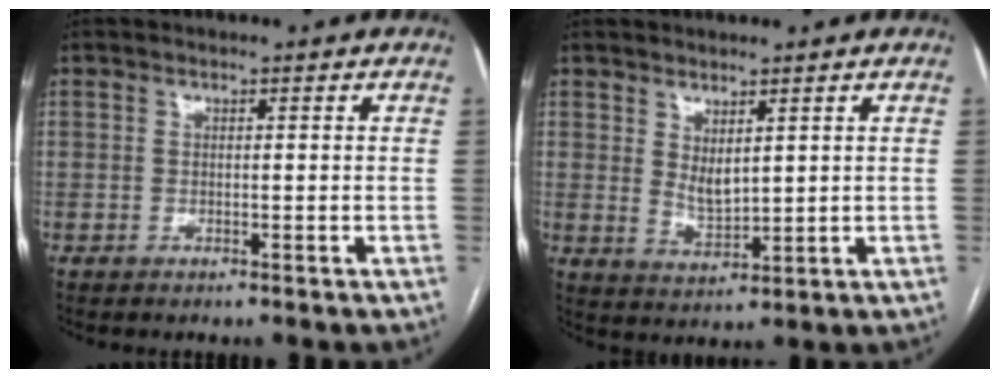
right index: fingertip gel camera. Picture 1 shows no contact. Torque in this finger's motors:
{"motor_torque": [0.55, 0.37, 0.08, 0.03]}